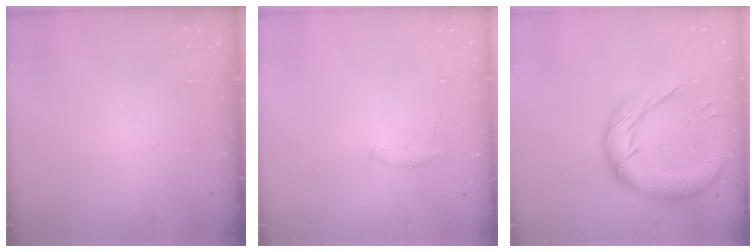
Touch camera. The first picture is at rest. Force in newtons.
{"total": 6.1, "press": 6.0, "slide": 1.1}
{"total": 16.6, "press": 16.4, "slide": 2.3}